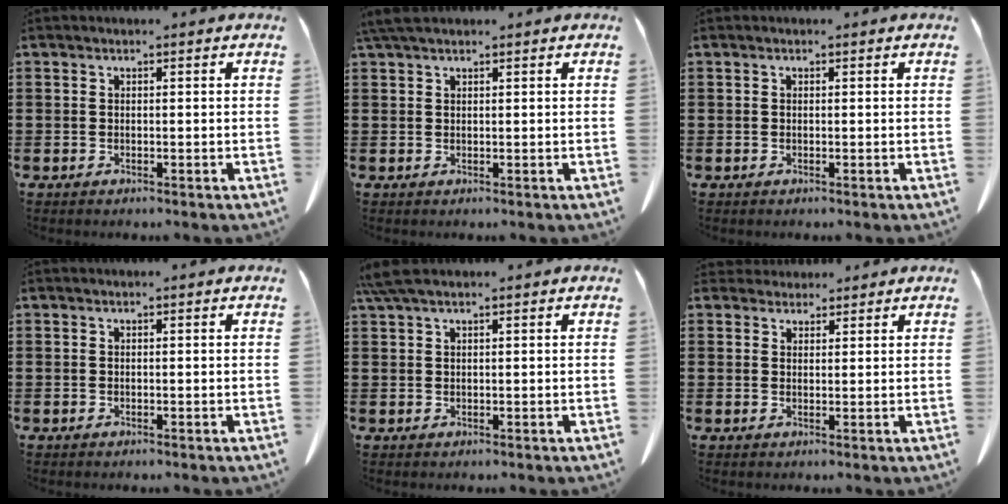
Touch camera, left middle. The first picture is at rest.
{"total": 2.5, "force": [1.8, 0.7, 1.6], "torque": [-0.037, 0.006, 0.035]}
{"total": 0.0}
{"total": 0.0}
{"total": 3.1, "force": [2.2, 0.5, 2.2], "torque": [-0.056, 0.002, 0.038]}
{"total": 2.5, "force": [2.3, 1.0, 0.2], "torque": [-0.002, -0.001, 0.043]}